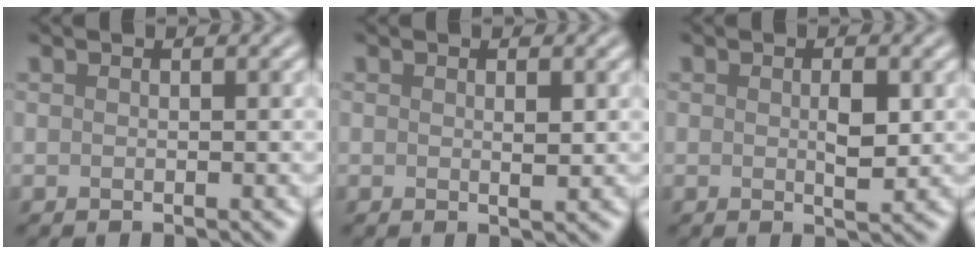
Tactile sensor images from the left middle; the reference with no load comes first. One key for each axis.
{"total": 0.6, "fx": 0.0, "fy": 0.0, "fz": 0.6, "tx": -0.012, "ty": -0.004, "tz": 0.003}
{"total": 1.7, "fx": -0.1, "fy": 0.4, "fz": 1.6, "tx": -0.035, "ty": -0.007, "tz": 0.004}